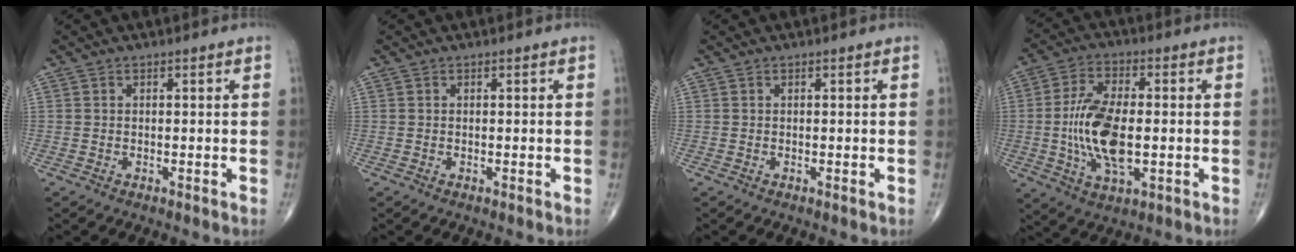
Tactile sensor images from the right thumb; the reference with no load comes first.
{"total": 0.0}
{"total": 0.0}
{"total": 13.9, "force": [-1.2, 6.5, 12.2], "torque": [-0.237, 0.000, -0.021]}